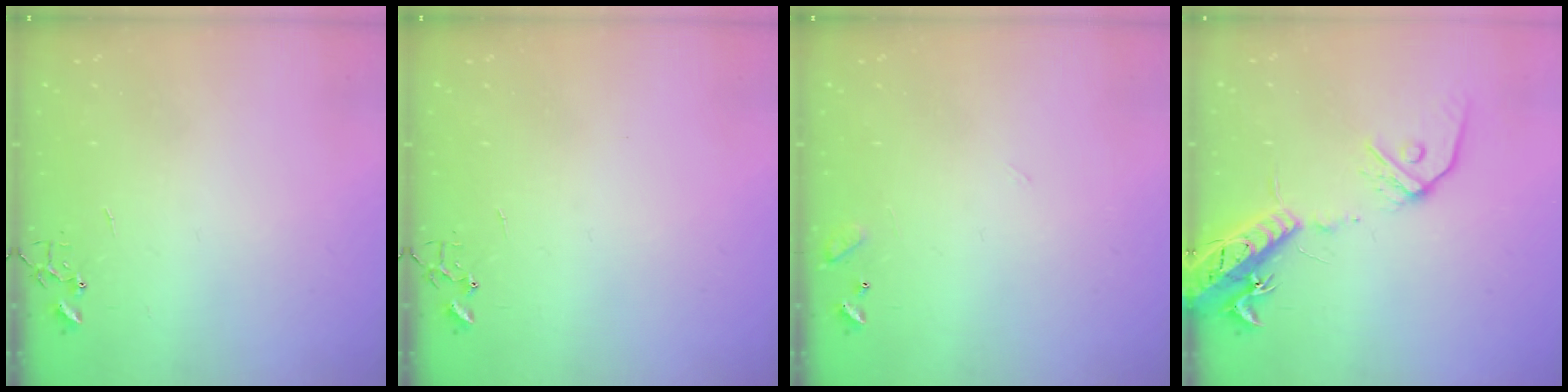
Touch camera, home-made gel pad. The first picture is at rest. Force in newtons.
{"total": 0.0}
{"total": 8.4, "press": 8.4, "slide": 0.5}
{"total": 16.6, "press": 16.3, "slide": 3.5}